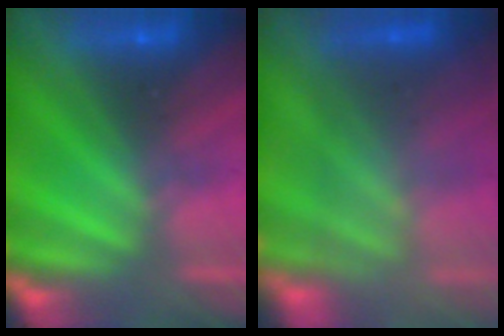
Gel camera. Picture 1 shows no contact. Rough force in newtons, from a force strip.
{"total": 7.9}